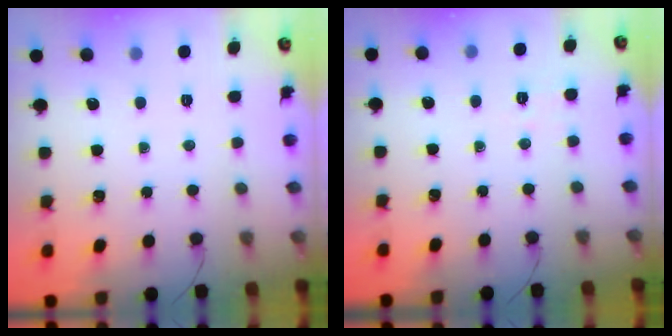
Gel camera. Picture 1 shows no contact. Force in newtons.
{"total": 2.1, "press": 1.2, "slide": 1.7}